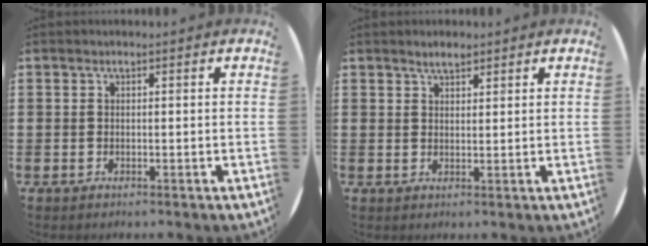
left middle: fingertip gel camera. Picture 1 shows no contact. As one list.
[{"total": 2.0, "force": [1.8, 0.6, 0.5], "torque": [-0.012, 0.004, 0.034]}]